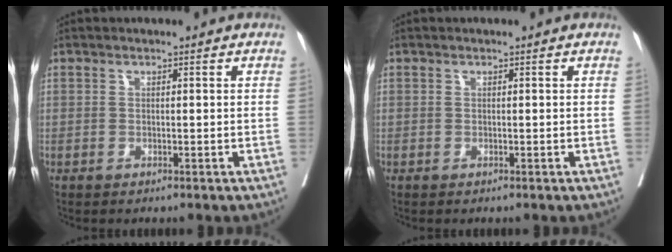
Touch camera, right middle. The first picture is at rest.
{"total": 0.0}